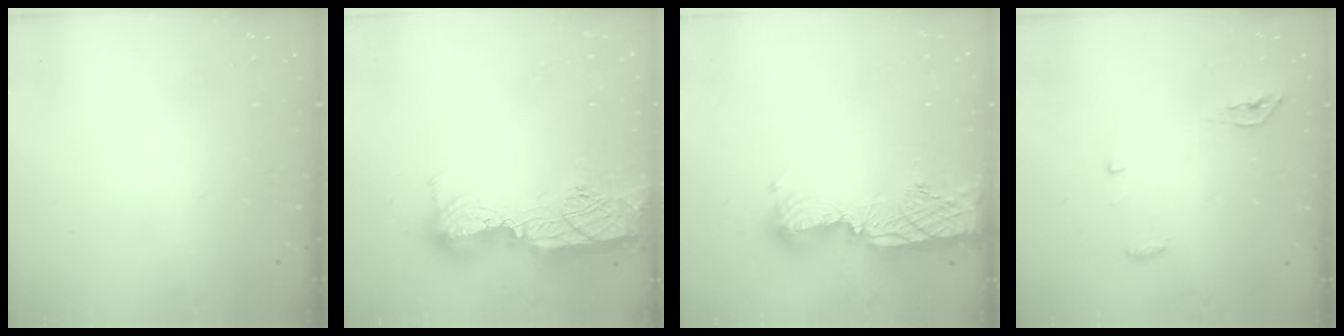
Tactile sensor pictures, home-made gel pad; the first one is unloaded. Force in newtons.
{"total": 14.9, "press": 14.9, "slide": 0.9}
{"total": 13.4, "press": 13.3, "slide": 1.0}
{"total": 4.3, "press": 4.2, "slide": 1.0}